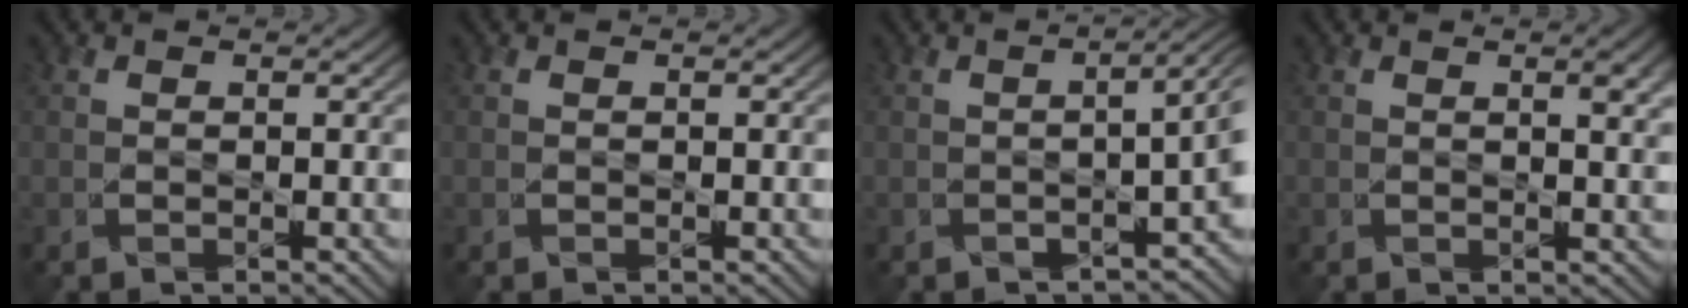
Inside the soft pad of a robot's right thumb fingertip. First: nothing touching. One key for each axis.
{"total": 0.0}
{"total": 4.8, "fx": -1.5, "fy": 1.5, "fz": 4.3, "tx": -0.051, "ty": -0.007, "tz": -0.021}
{"total": 2.7, "fx": 1.2, "fy": 0.6, "fz": 2.4, "tx": -0.036, "ty": 0.001, "tz": 0.020}